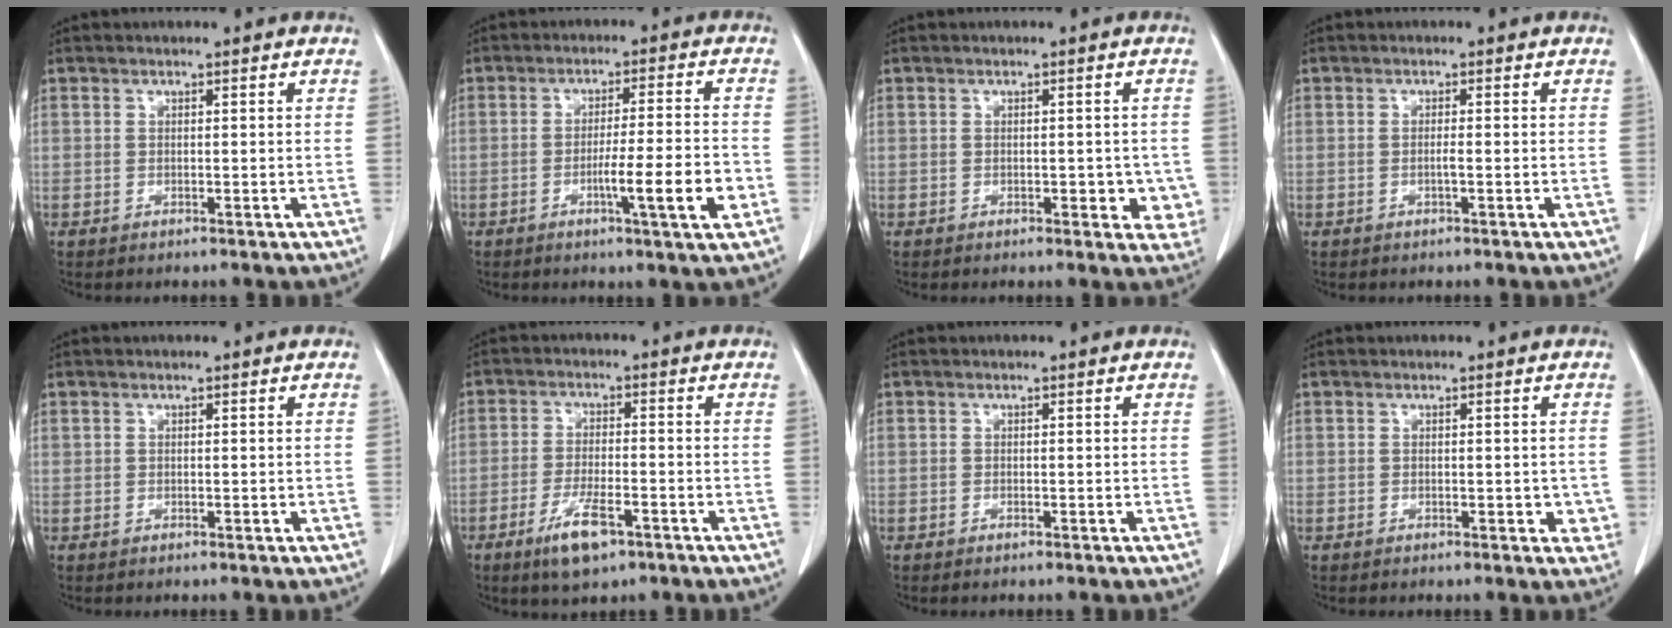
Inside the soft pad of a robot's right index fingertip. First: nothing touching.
{"total": 8.5, "force": [-2.9, -0.2, 8.0], "torque": [-0.121, -0.009, -0.046]}
{"total": 4.2, "force": [-1.0, 2.2, 3.4], "torque": [-0.019, 0.001, -0.009]}
{"total": 1.1, "force": [-0.3, -0.1, 1.0], "torque": [-0.021, 0.000, -0.007]}
{"total": 0.0}
{"total": 6.7, "force": [-3.8, 1.7, 5.3], "torque": [-0.096, -0.009, -0.061]}
{"total": 0.0}
{"total": 2.3, "force": [-0.3, 1.4, 1.8], "torque": [-0.008, 0.001, -0.001]}